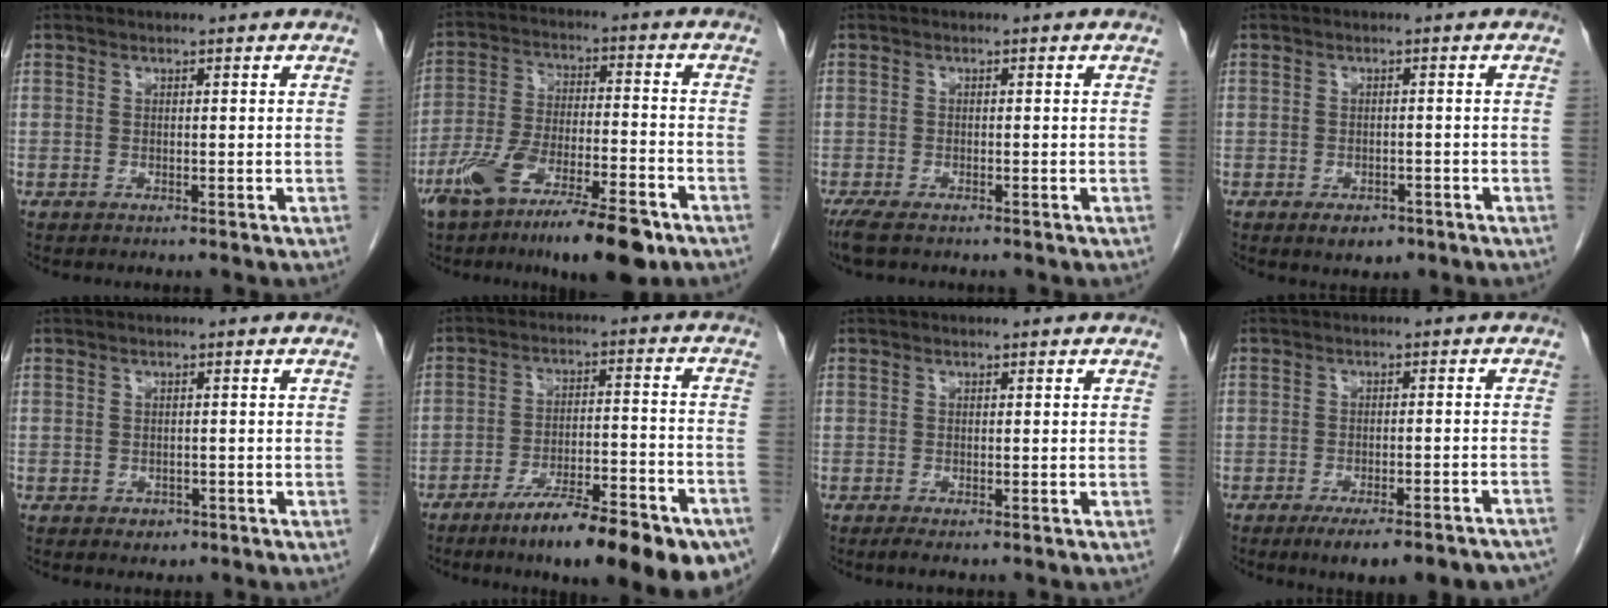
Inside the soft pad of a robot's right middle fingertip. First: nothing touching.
{"total": 15.9, "force": [-10.4, 3.0, 11.6], "torque": [-0.198, -0.022, -0.179]}
{"total": 4.0, "force": [-3.0, 1.2, 2.3], "torque": [-0.048, -0.012, -0.049]}
{"total": 3.2, "force": [-2.0, 1.9, 1.8], "torque": [-0.023, 0.000, -0.018]}
{"total": 1.5, "force": [-0.8, 1.1, 0.5], "torque": [-0.007, 0.003, -0.005]}
{"total": 19.7, "force": [-13.7, 3.3, 13.8], "torque": [-0.135, 0.014, -0.208]}
{"total": 0.9, "force": [-0.6, 0.1, 0.8], "torque": [-0.015, -0.004, -0.009]}
{"total": 13.8, "force": [-11.6, 2.6, 7.1], "torque": [-0.054, 0.008, -0.143]}